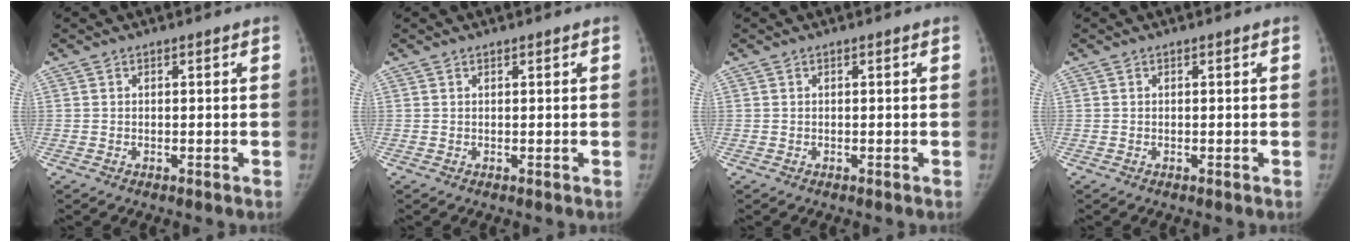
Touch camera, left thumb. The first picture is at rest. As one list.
[{"total": 0.0}, {"total": 0.0}, {"total": 0.0}]